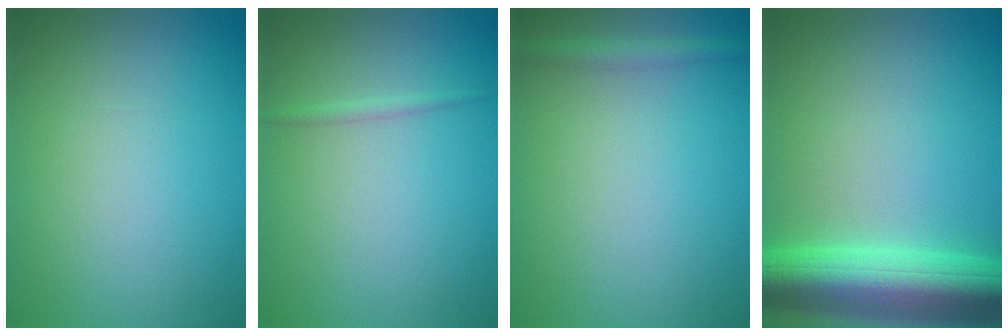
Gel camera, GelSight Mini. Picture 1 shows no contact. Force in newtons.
{"total": 0.7, "press": 0.7, "slide": 0.1}
{"total": 1.6, "press": 1.6, "slide": 0.1}
{"total": 8.9, "press": 8.9, "slide": 0.3}